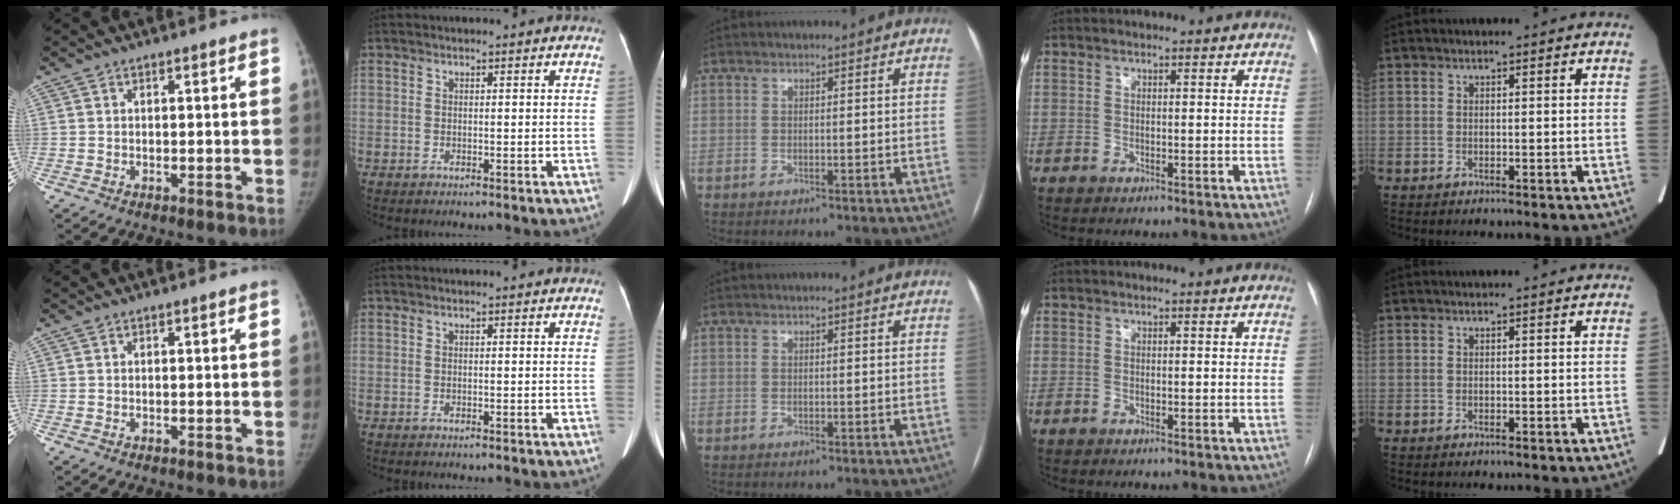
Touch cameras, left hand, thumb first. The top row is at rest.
{}